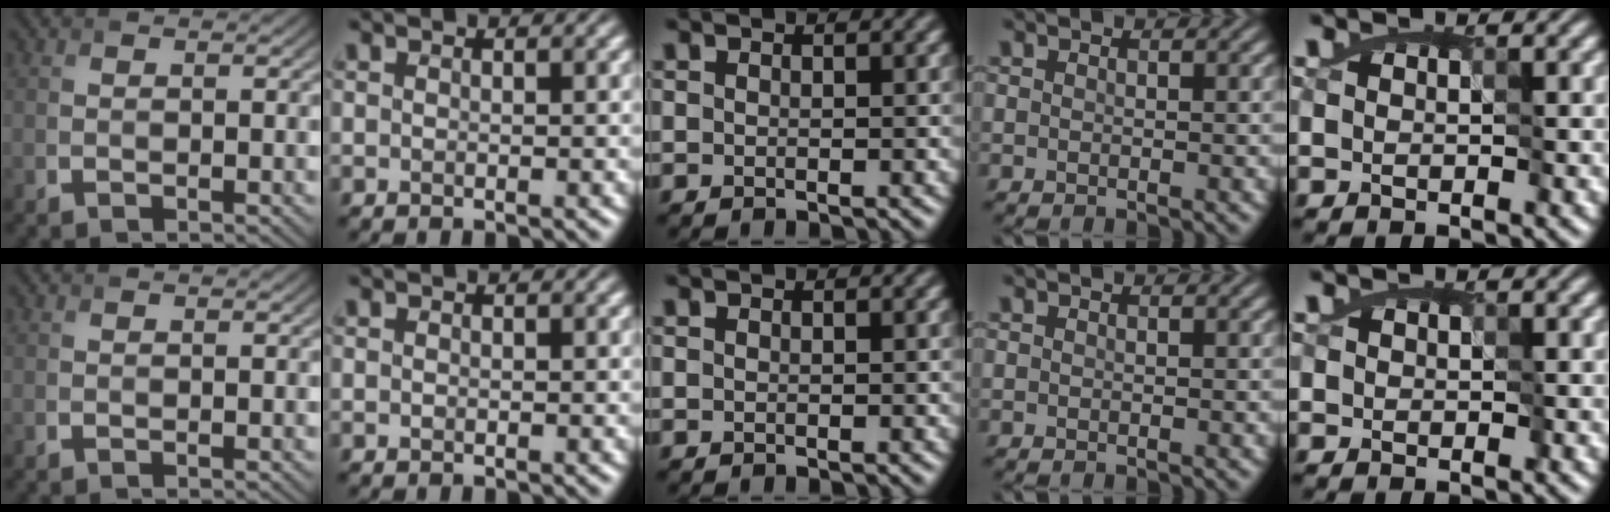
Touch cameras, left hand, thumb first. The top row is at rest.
{}